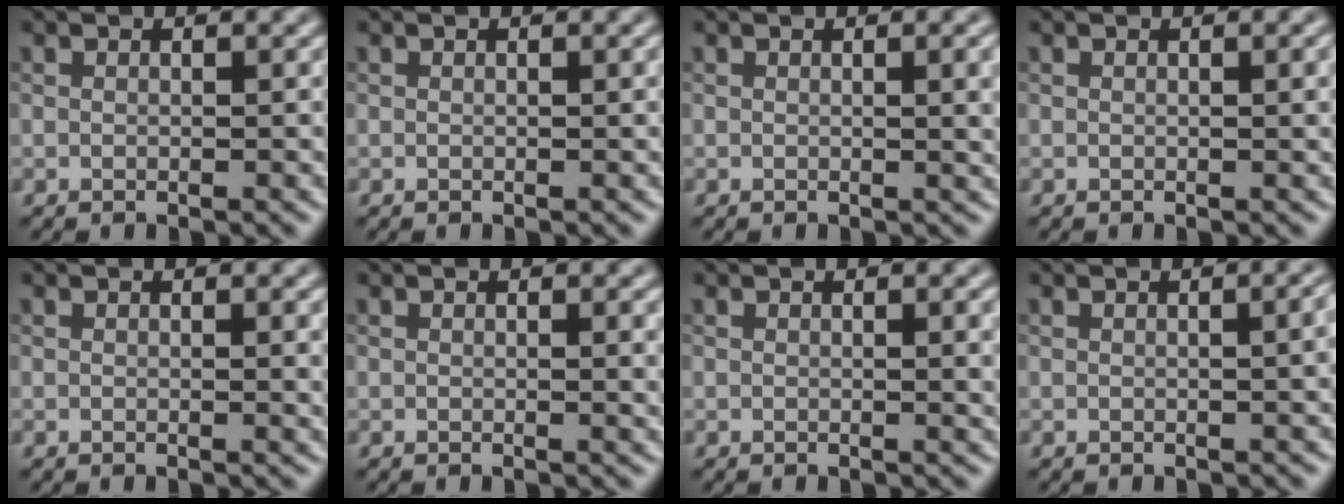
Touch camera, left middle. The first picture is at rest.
{"total": 0.6, "force": [0.1, 0.1, 0.6], "torque": [-0.007, 0.003, 0.000]}
{"total": 3.3, "force": [0.5, 1.1, 3.1], "torque": [-0.032, 0.006, 0.004]}
{"total": 1.6, "force": [0.3, 0.4, 1.5], "torque": [-0.017, 0.004, 0.001]}
{"total": 1.4, "force": [0.3, 0.4, 1.3], "torque": [-0.013, 0.000, 0.002]}
{"total": 1.5, "force": [0.3, 0.4, 1.4], "torque": [-0.013, 0.000, 0.002]}
{"total": 2.2, "force": [0.4, 0.7, 2.1], "torque": [-0.021, 0.002, 0.003]}
{"total": 3.1, "force": [0.2, 1.3, 2.8], "torque": [-0.016, 0.011, 0.002]}